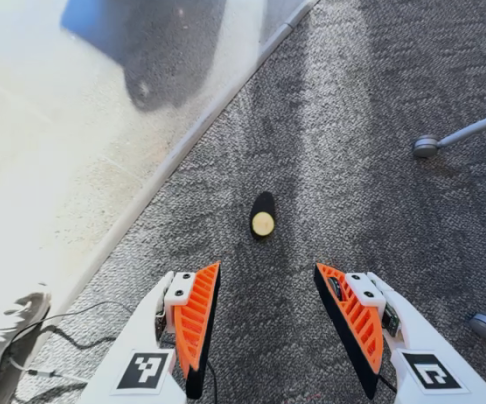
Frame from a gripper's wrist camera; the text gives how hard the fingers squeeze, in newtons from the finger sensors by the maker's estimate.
{"total": 0.0}